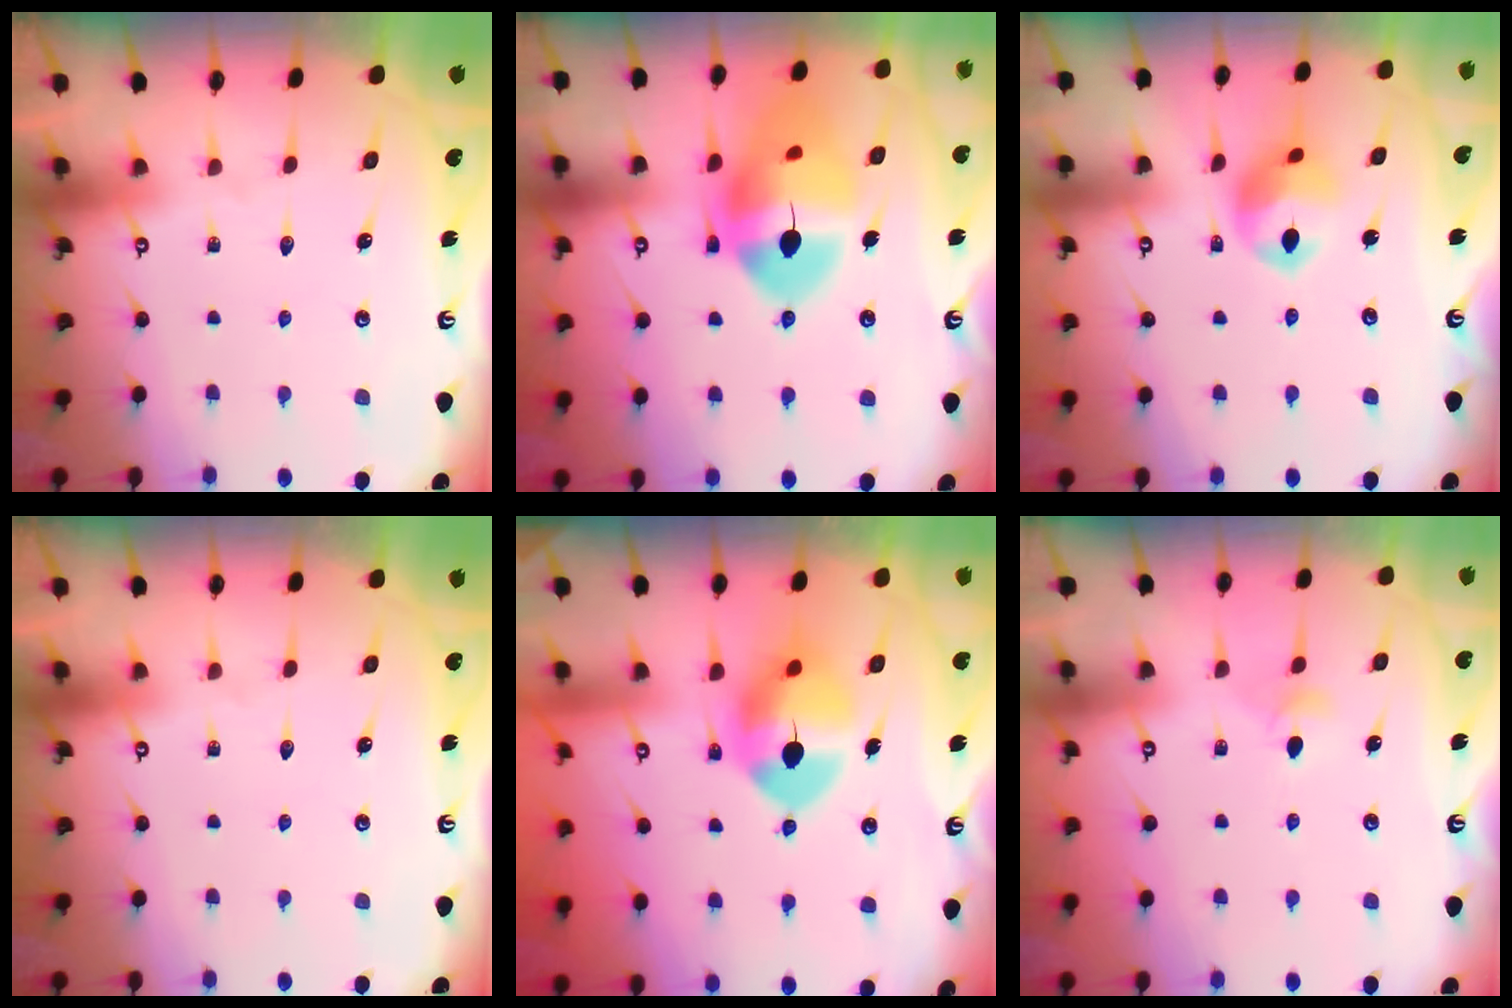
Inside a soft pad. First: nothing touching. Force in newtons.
{"total": 19.1, "press": 19.0, "slide": 2.0}
{"total": 11.1, "press": 11.0, "slide": 1.5}
{"total": 0.0}
{"total": 10.8, "press": 10.7, "slide": 1.1}
{"total": 4.5, "press": 4.4, "slide": 0.7}